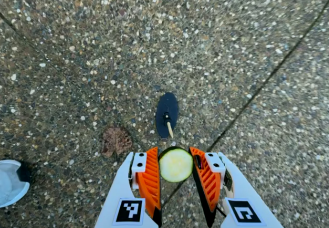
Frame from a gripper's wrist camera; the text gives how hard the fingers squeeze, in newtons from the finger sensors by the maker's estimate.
{"total": 10.3, "left": 10.5, "right": 10.1}